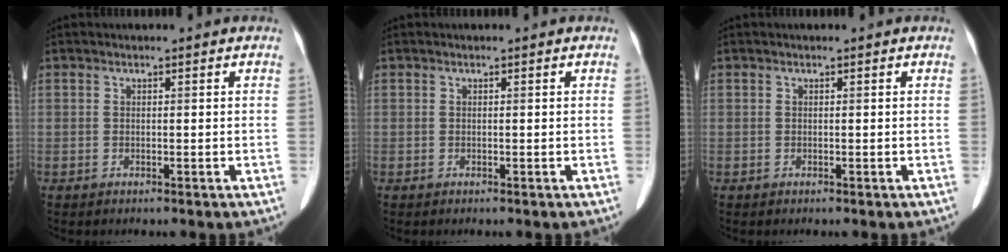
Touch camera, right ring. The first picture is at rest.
{"total": 0.0}
{"total": 0.0}